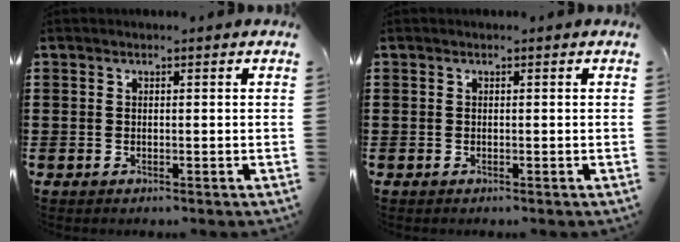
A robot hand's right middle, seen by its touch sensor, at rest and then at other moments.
{"total": 0.0}